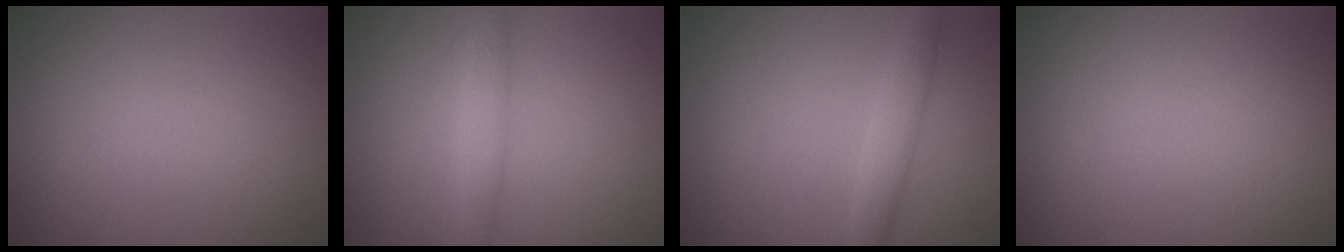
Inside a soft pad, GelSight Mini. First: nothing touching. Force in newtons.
{"total": 2.1, "press": 2.1, "slide": 0.0}
{"total": 2.3, "press": 2.3, "slide": 0.0}
{"total": 0.0}